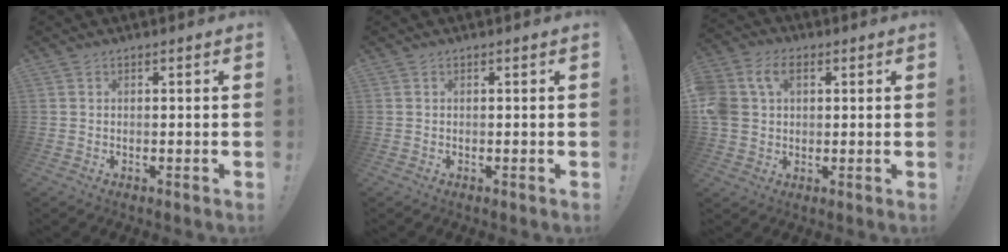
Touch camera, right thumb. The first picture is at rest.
{"total": 0.0}
{"total": 10.2, "force": [3.0, 7.4, 6.4], "torque": [-0.132, 0.005, 0.060]}